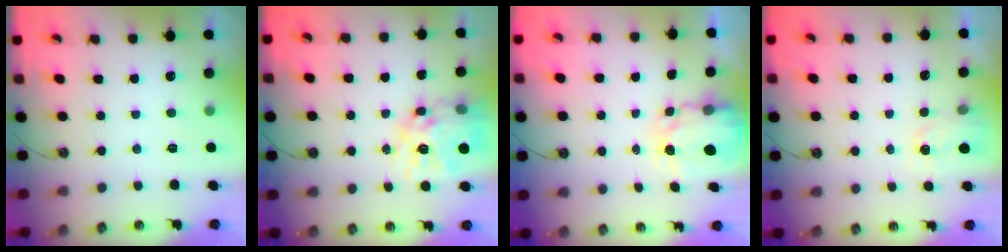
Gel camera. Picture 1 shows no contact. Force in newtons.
{"total": 16.7, "press": 16.7, "slide": 1.7}
{"total": 4.0, "press": 4.0, "slide": 0.1}
{"total": 1.9, "press": 1.9, "slide": 0.3}